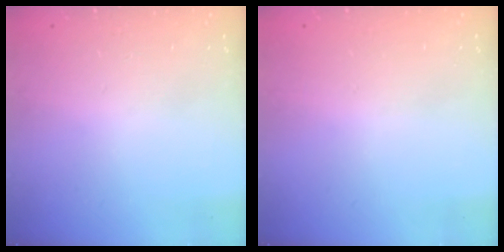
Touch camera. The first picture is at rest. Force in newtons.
{"total": 0.0}